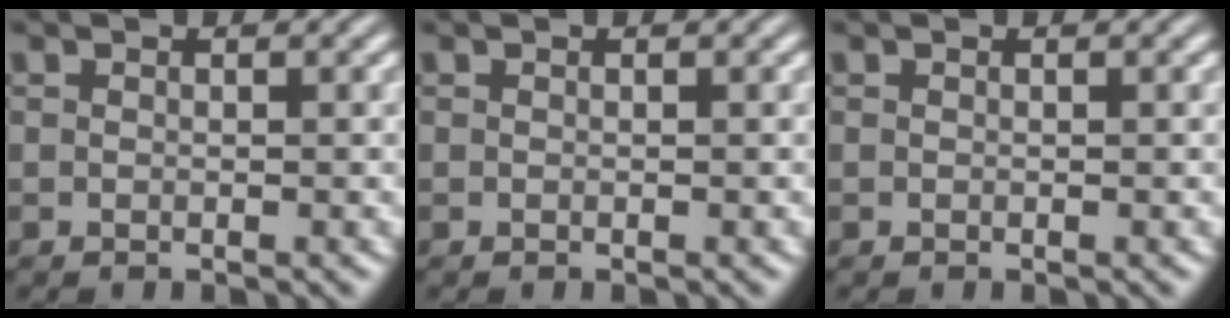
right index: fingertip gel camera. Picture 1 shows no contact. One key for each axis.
{"total": 0.0}
{"total": 0.0}